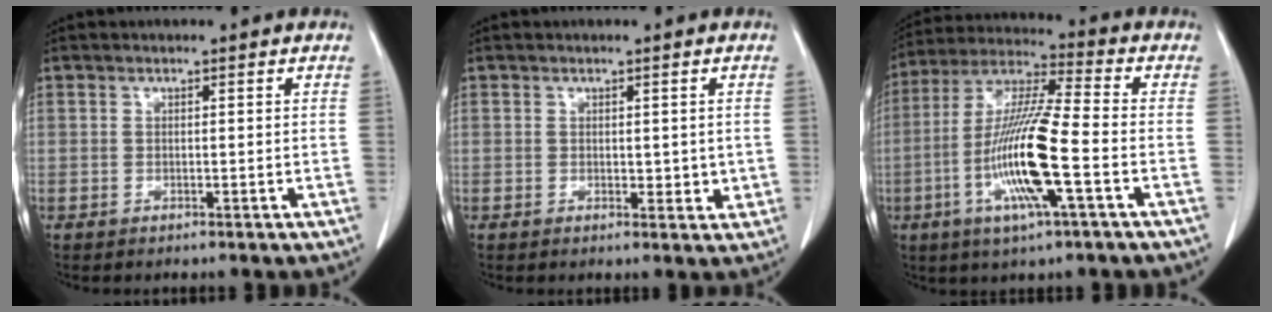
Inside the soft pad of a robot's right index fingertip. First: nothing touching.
{"total": 2.3, "force": [0.4, 1.4, 1.8], "torque": [-0.016, -0.006, 0.009]}
{"total": 15.1, "force": [-4.1, 0.7, 14.5], "torque": [-0.296, -0.009, -0.083]}